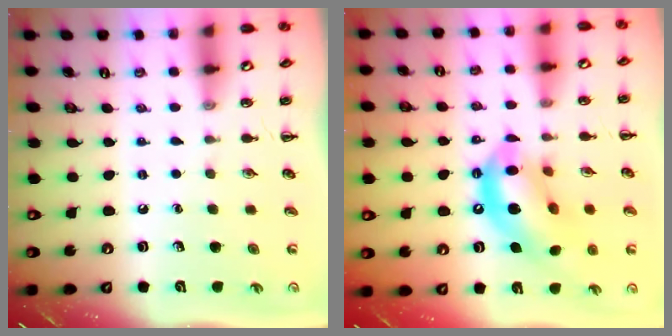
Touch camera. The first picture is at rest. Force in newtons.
{"total": 15.0, "press": 14.5, "slide": 4.1}